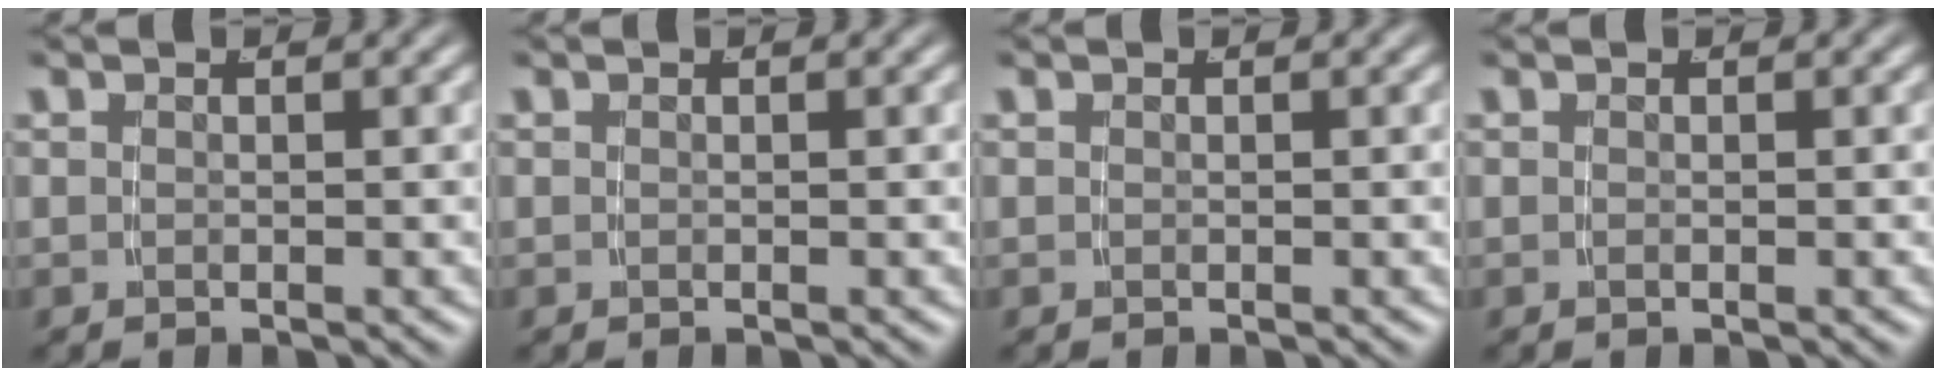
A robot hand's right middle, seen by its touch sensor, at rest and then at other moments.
{"total": 0.0}
{"total": 0.0}
{"total": 0.0}